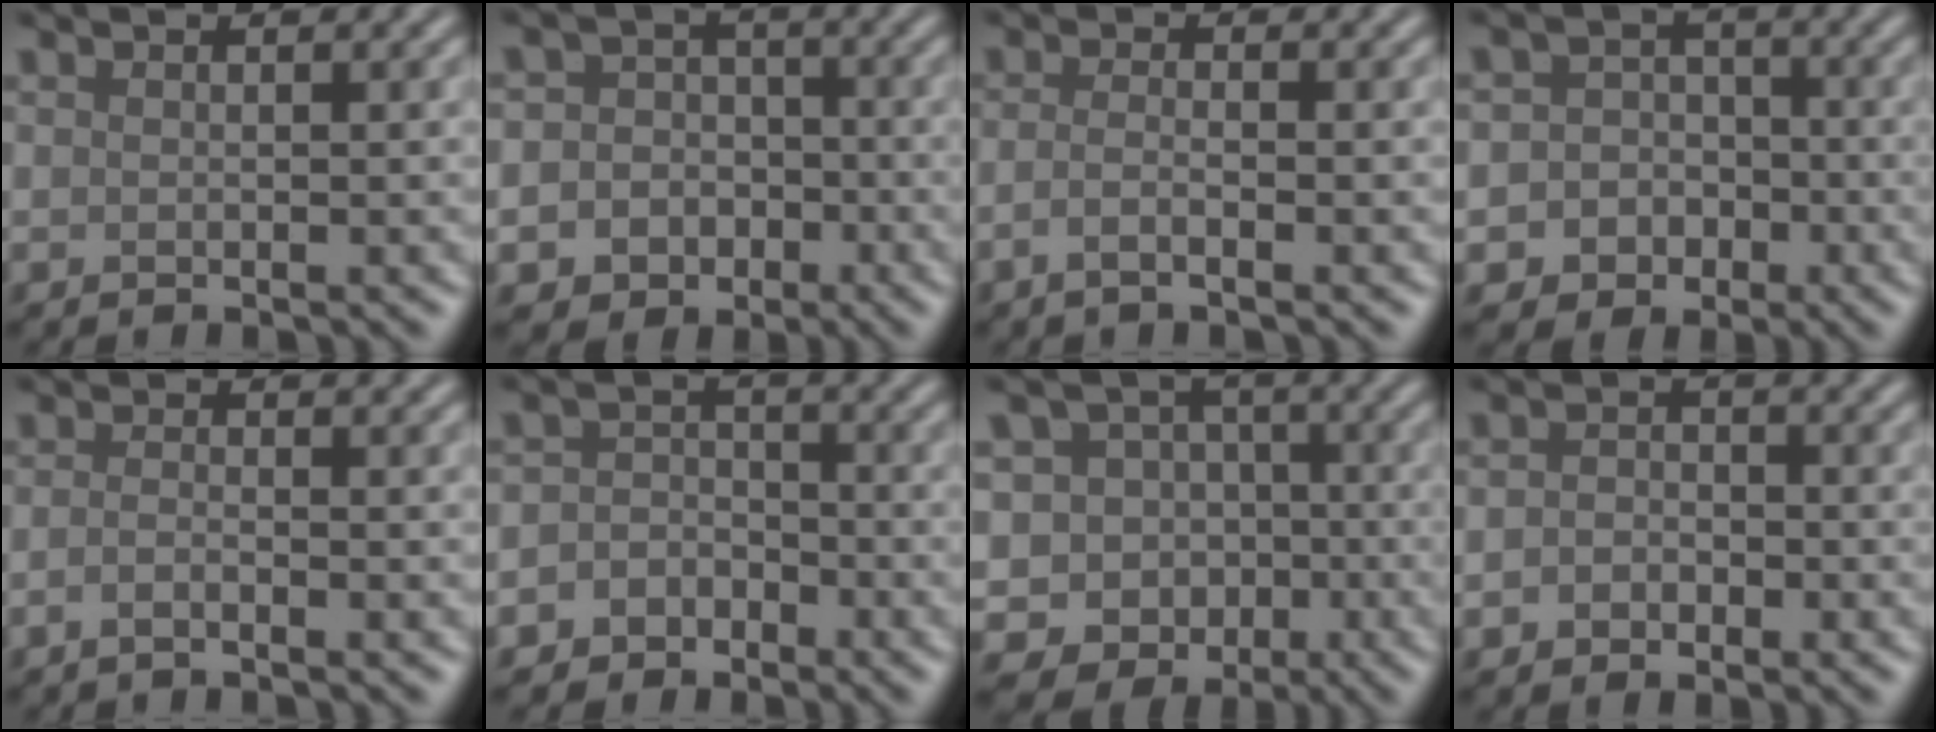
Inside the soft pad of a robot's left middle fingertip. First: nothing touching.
{"total": 6.9, "force": [-2.6, 6.3, 1.4], "torque": [-0.012, -0.002, -0.061]}
{"total": 1.6, "force": [-0.8, 0.5, 1.3], "torque": [-0.022, -0.003, -0.024]}
{"total": 5.5, "force": [-2.0, 5.0, 1.0], "torque": [0.002, 0.002, -0.051]}
{"total": 1.2, "force": [-0.7, 0.3, 0.9], "torque": [-0.018, 0.000, -0.016]}
{"total": 4.2, "force": [-2.4, 3.4, 0.5], "torque": [0.031, 0.000, -0.055]}
{"total": 10.6, "force": [-4.0, 9.5, 2.6], "torque": [-0.038, 0.010, -0.085]}
{"total": 2.0, "force": [-0.7, 1.6, 1.0], "torque": [-0.014, -0.001, -0.020]}